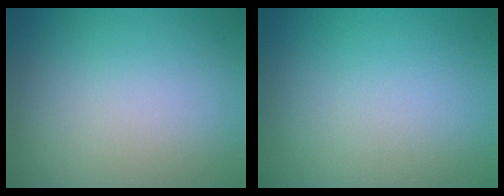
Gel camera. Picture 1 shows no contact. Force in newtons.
{"total": 0.0}